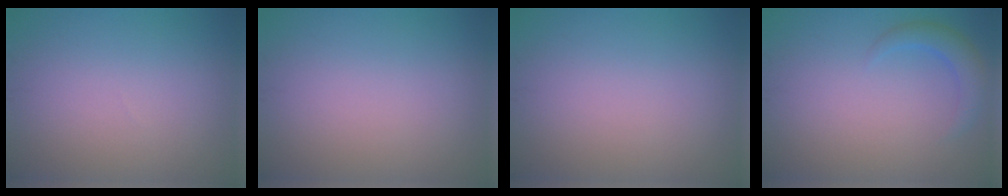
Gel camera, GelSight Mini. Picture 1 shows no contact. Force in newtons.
{"total": 0.0}
{"total": 0.0}
{"total": 2.4, "press": 2.4, "slide": 0.2}